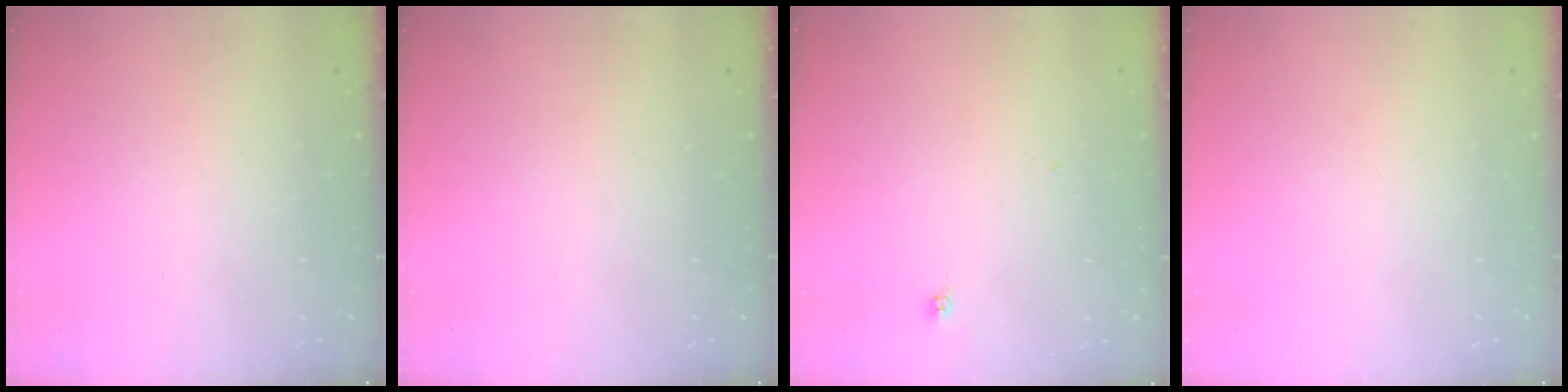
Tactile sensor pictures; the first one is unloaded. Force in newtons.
{"total": 0.0}
{"total": 1.9, "press": 1.9, "slide": 0.1}
{"total": 0.0}